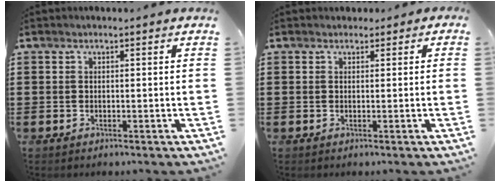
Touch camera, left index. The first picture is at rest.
{"total": 0.8, "force": [0.3, 0.7, 0.2], "torque": [-0.006, 0.006, 0.007]}